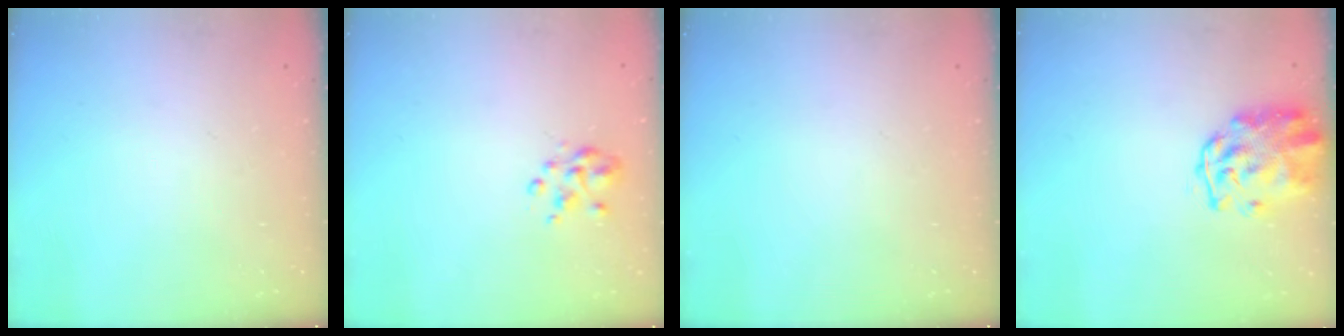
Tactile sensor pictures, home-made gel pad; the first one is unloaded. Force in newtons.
{"total": 3.4, "press": 3.2, "slide": 1.1}
{"total": 0.0}
{"total": 2.8, "press": 2.7, "slide": 0.7}